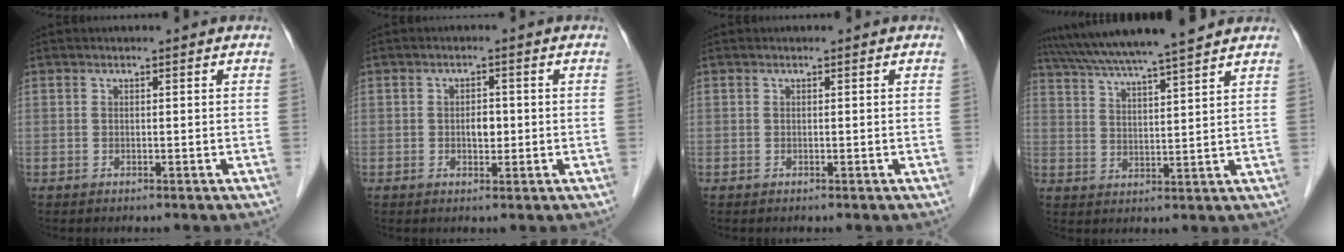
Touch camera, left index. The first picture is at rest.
{"total": 2.2, "force": [-0.2, 1.3, 1.8], "torque": [-0.029, 0.002, -0.002]}
{"total": 0.0}
{"total": 15.1, "force": [13.1, -0.1, 7.5], "torque": [-0.135, 0.032, 0.202]}